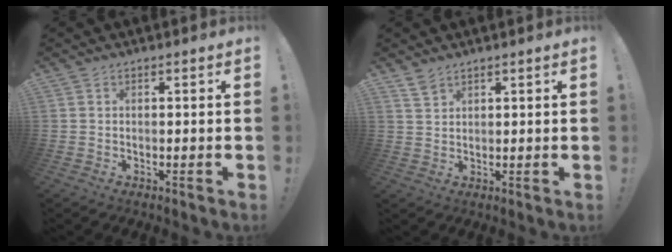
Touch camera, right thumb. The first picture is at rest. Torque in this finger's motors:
{"motor_torque": [-0.23, -0.10, -0.27, 0.23, 0.02]}